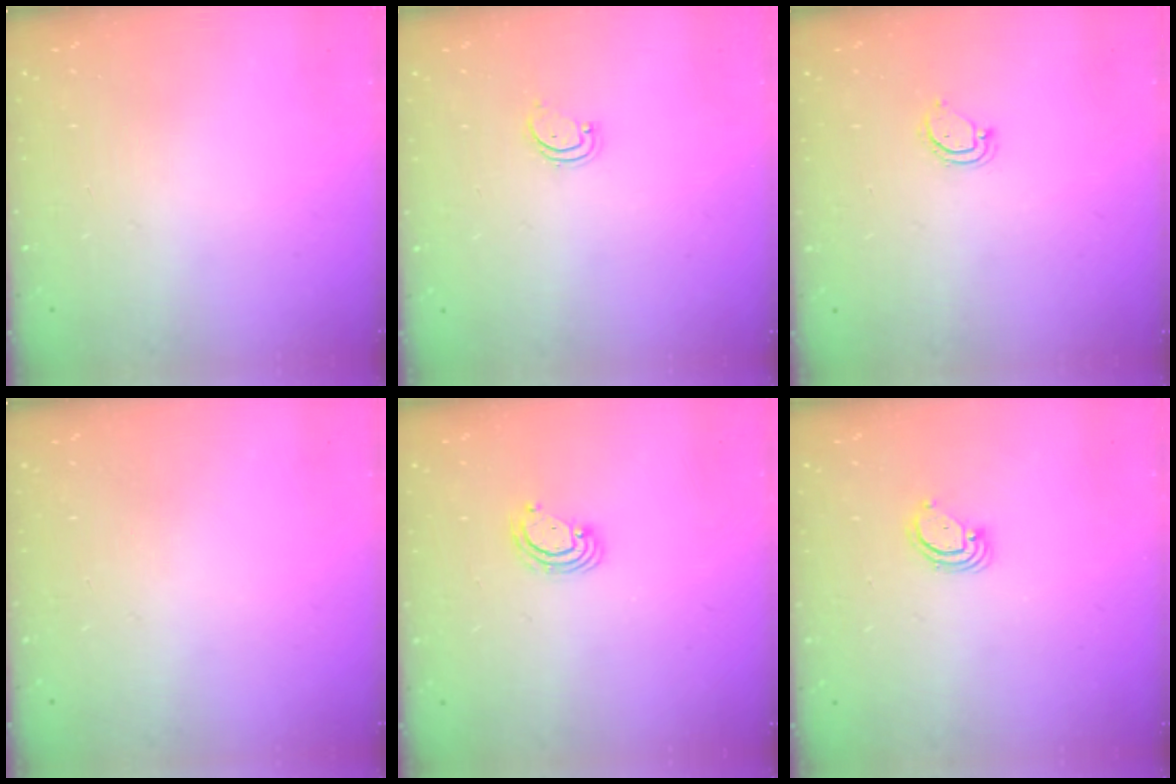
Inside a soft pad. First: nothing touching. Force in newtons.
{"total": 1.9, "press": 1.9, "slide": 0.2}
{"total": 3.0, "press": 3.0, "slide": 0.2}
{"total": 0.0}
{"total": 3.2, "press": 3.2, "slide": 0.3}
{"total": 3.2, "press": 3.2, "slide": 0.3}